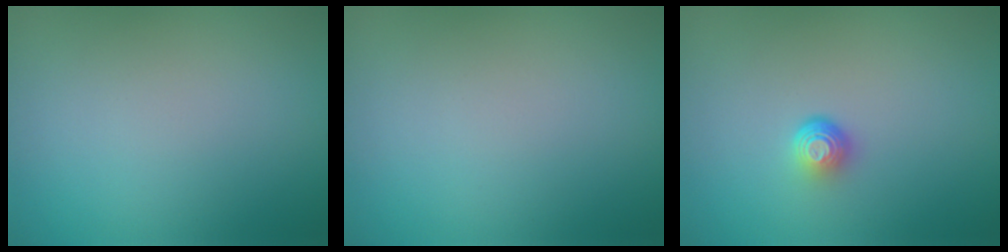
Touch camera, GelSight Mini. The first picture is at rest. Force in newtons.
{"total": 0.0}
{"total": 1.7, "press": 1.0, "slide": 1.4}